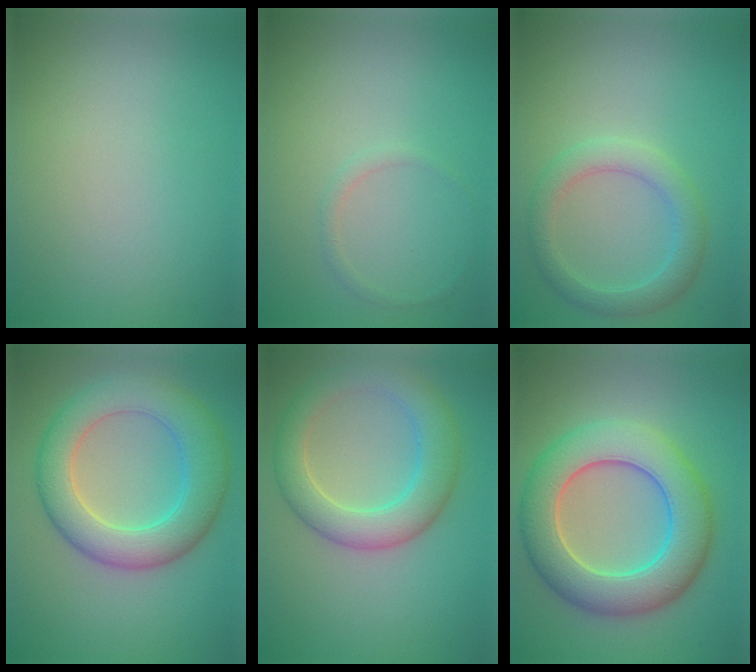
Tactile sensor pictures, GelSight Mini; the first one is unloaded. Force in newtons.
{"total": 0.8, "press": 0.8, "slide": 0.1}
{"total": 3.3, "press": 3.3, "slide": 0.3}
{"total": 7.1, "press": 7.1, "slide": 0.1}
{"total": 5.6, "press": 5.6, "slide": 0.5}
{"total": 9.1, "press": 9.1, "slide": 0.4}